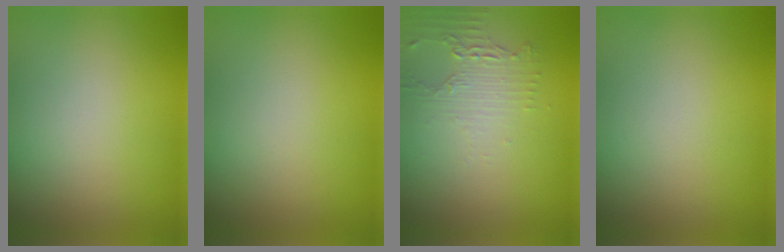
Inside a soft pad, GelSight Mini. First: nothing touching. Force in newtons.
{"total": 0.0}
{"total": 2.1, "press": 1.6, "slide": 1.4}
{"total": 0.0}